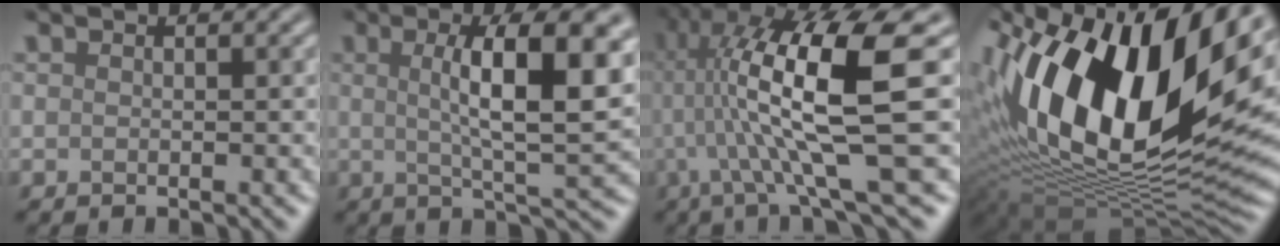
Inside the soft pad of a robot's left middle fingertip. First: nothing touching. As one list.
[{"total": 9.6, "force": [2.0, 2.0, 9.2], "torque": [-0.119, 0.014, 0.041]}, {"total": 12.9, "force": [1.4, 1.9, 12.7], "torque": [-0.223, 0.020, 0.052]}, {"total": 18.1, "force": [4.6, 9.2, 14.9], "torque": [-0.289, 0.023, 0.086]}]